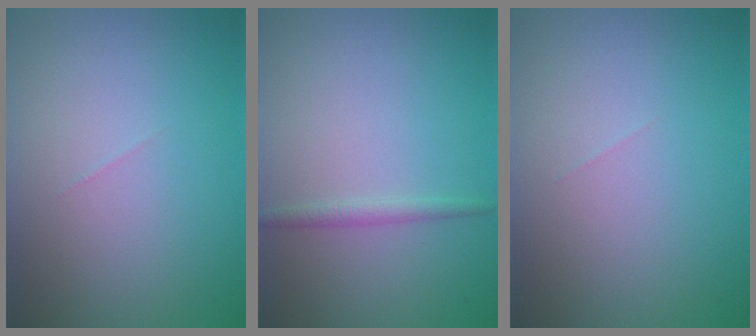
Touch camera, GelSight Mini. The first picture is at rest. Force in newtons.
{"total": 1.2, "press": 1.2, "slide": 0.0}
{"total": 0.0}